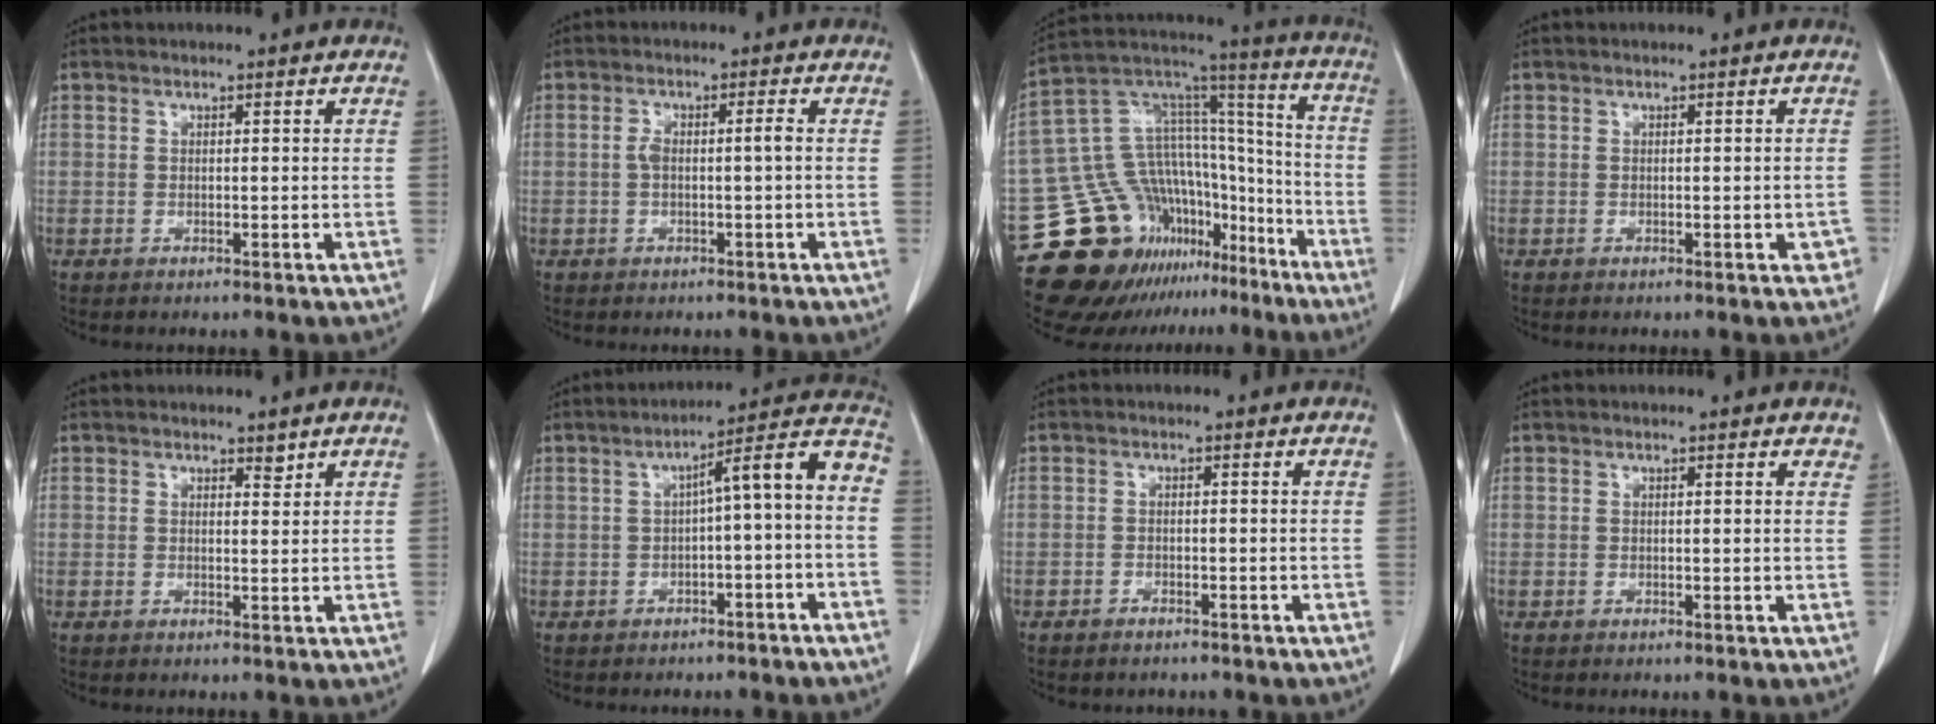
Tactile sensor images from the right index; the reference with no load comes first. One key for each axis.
{"total": 2.8, "fx": -0.2, "fy": 0.3, "fz": 2.7, "tx": -0.057, "ty": 0.009, "tz": -0.002}
{"total": 22.5, "fx": -15.2, "fy": 13.1, "fz": 10.1, "tx": -0.164, "ty": 0.085, "tz": -0.249}
{"total": 1.8, "fx": -0.6, "fy": 0.7, "fz": 1.6, "tx": -0.009, "ty": 0.004, "tz": -0.005}
{"total": 1.2, "fx": 1.0, "fy": 0.4, "fz": 0.5, "tx": -0.008, "ty": -0.007, "tz": 0.014}
{"total": 9.3, "fx": -1.5, "fy": 0.8, "fz": 9.1, "tx": -0.120, "ty": 0.038, "tz": -0.024}
{"total": 1.3, "fx": -1.2, "fy": 0.6, "fz": 0.1, "tx": -0.006, "ty": 0.001, "tz": -0.017}
{"total": 1.6, "fx": 1.4, "fy": 0.7, "fz": 0.6, "tx": -0.005, "ty": 0.001, "tz": 0.003}